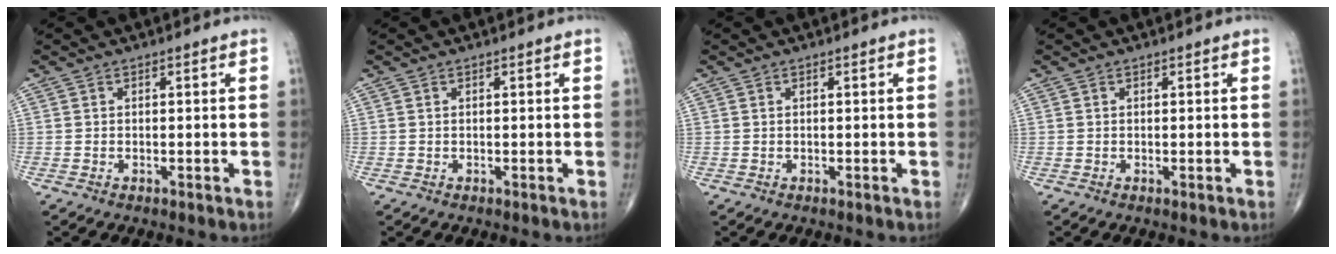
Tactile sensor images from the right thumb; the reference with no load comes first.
{"total": 0.0}
{"total": 0.0}
{"total": 0.0}